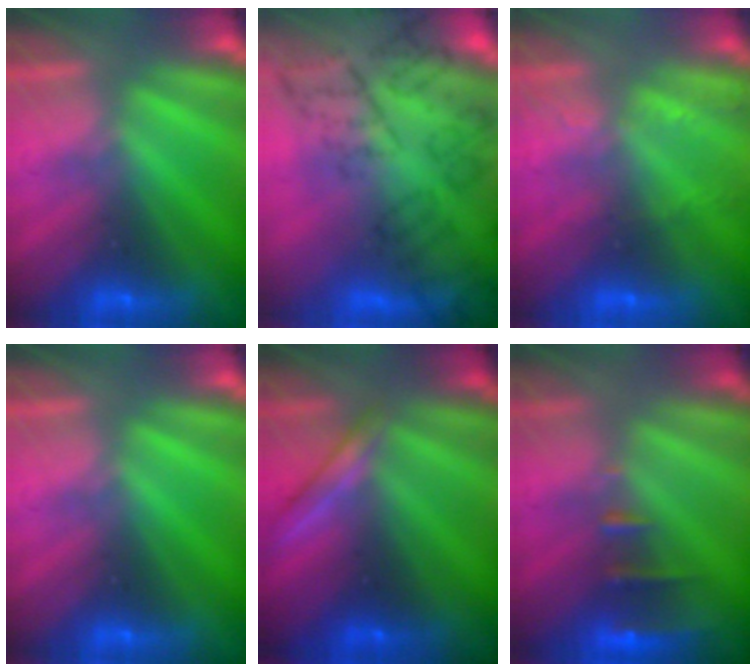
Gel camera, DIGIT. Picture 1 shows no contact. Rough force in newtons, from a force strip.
{"total": 8.9}
{"total": 2.1}
{"total": 0.0}
{"total": 1.9}
{"total": 2.4}